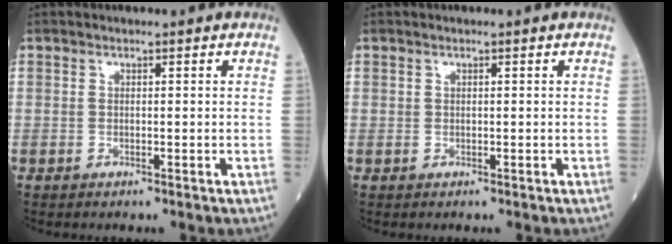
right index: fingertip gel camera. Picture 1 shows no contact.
{"total": 0.0}